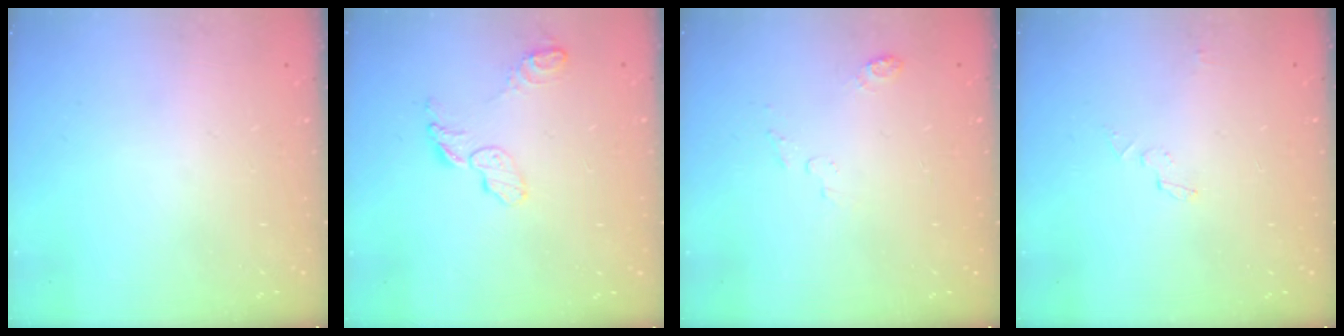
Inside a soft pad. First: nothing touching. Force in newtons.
{"total": 8.1, "press": 8.0, "slide": 0.5}
{"total": 4.1, "press": 4.0, "slide": 0.8}
{"total": 2.8, "press": 2.8, "slide": 0.2}